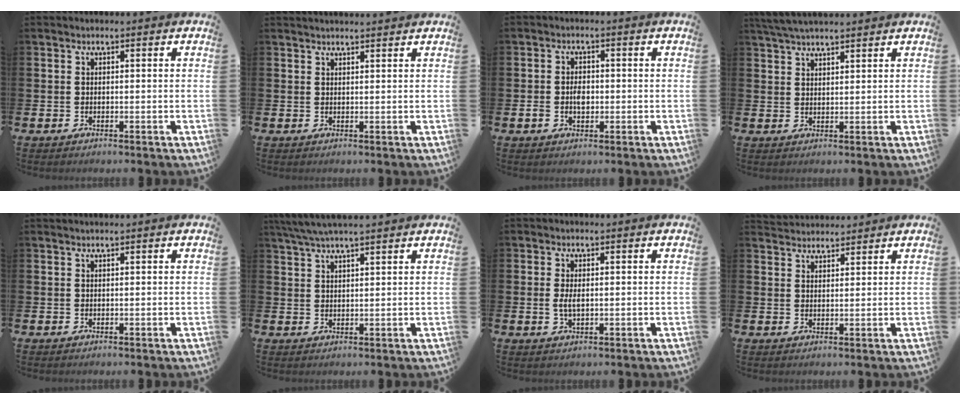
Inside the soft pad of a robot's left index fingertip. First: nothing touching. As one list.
[{"total": 1.5, "force": [1.5, 0.0, 0.2], "torque": [0.008, -0.010, 0.025]}, {"total": 2.7, "force": [-0.3, 1.9, 1.9], "torque": [-0.015, -0.003, -0.012]}, {"total": 4.0, "force": [3.8, 0.6, 1.3], "torque": [-0.029, -0.011, 0.069]}, {"total": 0.5, "force": [0.5, -0.1, 0.2], "torque": [0.001, -0.002, 0.009]}, {"total": 4.6, "force": [4.1, 0.4, 2.2], "torque": [-0.046, -0.009, 0.074]}, {"total": 2.1, "force": [0.2, 0.9, 1.9], "torque": [-0.033, 0.000, 0.001]}, {"total": 3.1, "force": [3.0, 0.7, -0.2], "torque": [0.001, -0.013, 0.055]}]